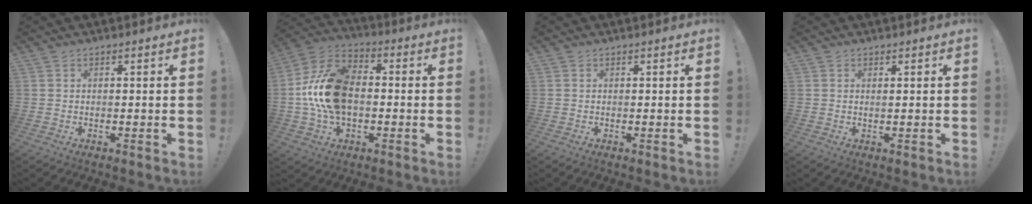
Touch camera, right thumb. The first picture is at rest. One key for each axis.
{"total": 19.5, "fx": -1.2, "fy": 13.0, "fz": 14.5, "tx": -0.259, "ty": 0.031, "tz": -0.011}
{"total": 0.0}
{"total": 1.0, "fx": 0.8, "fy": -0.1, "fz": 0.7, "tx": 0.002, "ty": -0.006, "tz": 0.011}